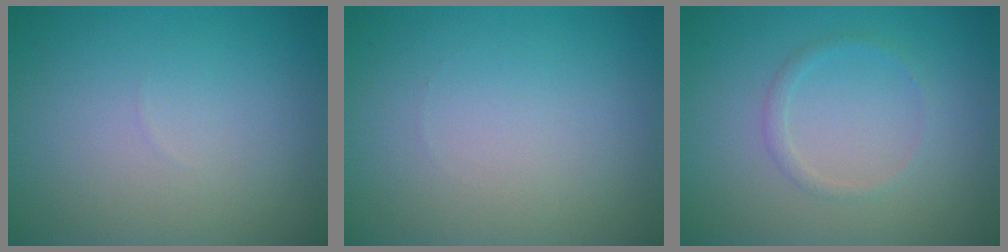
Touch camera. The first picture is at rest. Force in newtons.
{"total": 0.0}
{"total": 1.0, "press": 1.0, "slide": 0.1}